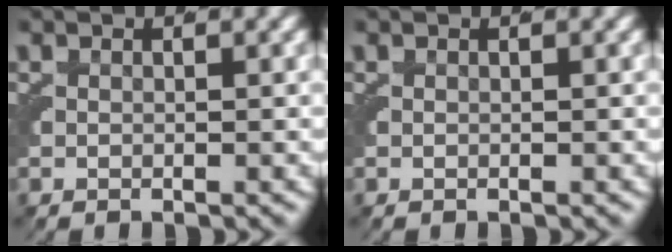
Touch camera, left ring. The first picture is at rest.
{"total": 0.0}